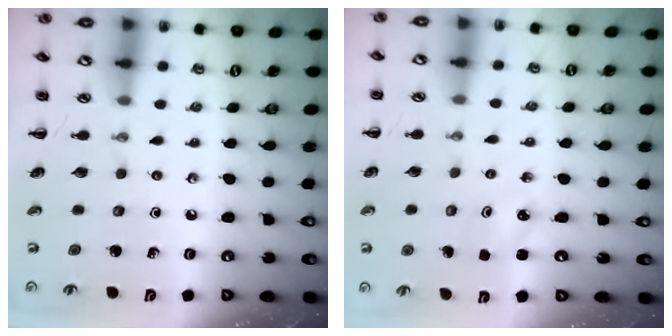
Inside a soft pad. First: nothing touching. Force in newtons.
{"total": 1.8, "press": 1.7, "slide": 0.5}